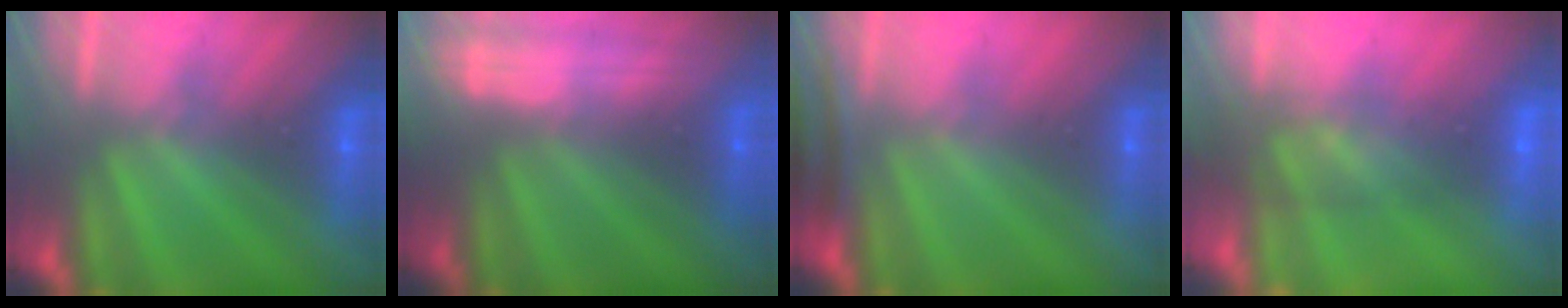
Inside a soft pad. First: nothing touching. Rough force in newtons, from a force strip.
{"total": 2.9}
{"total": 4.5}
{"total": 7.3}